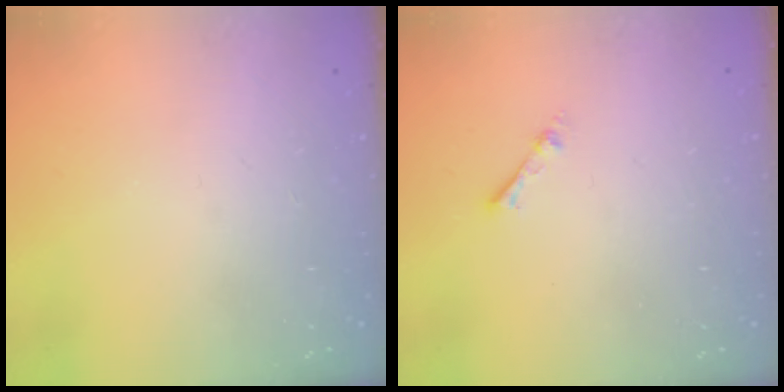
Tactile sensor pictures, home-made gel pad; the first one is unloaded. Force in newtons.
{"total": 1.9, "press": 1.9, "slide": 0.3}